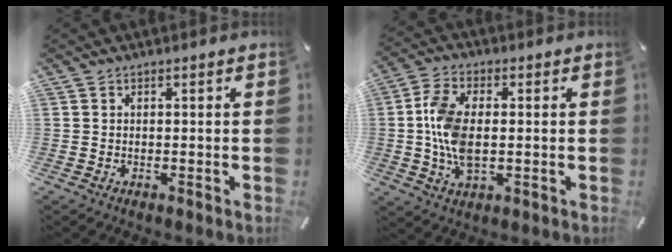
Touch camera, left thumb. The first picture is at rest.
{"total": 10.0, "force": [0.1, 5.4, 8.4], "torque": [-0.189, 0.001, -0.002]}